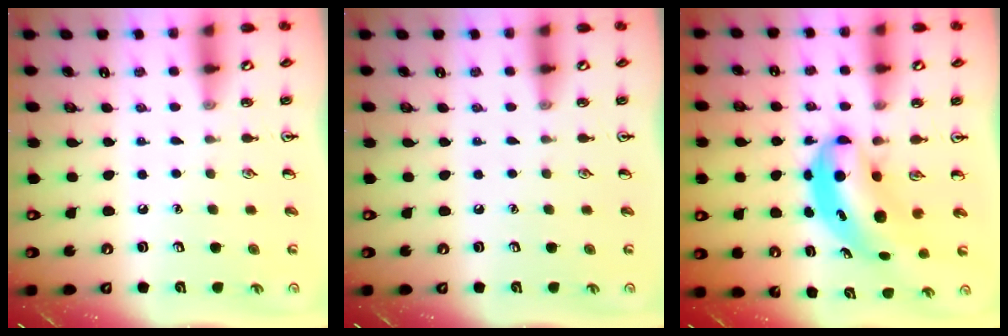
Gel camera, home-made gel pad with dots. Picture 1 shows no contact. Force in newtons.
{"total": 0.0}
{"total": 7.3, "press": 7.1, "slide": 1.9}